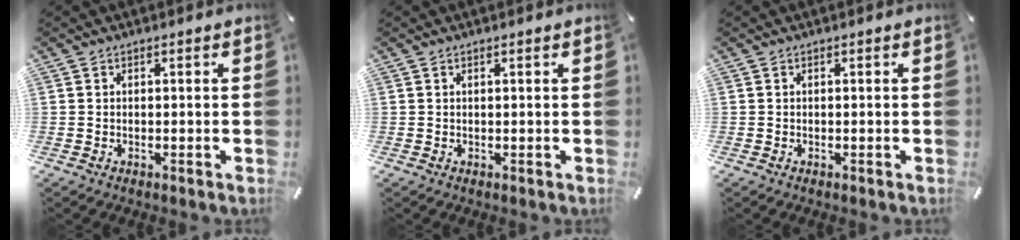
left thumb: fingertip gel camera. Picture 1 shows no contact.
{"total": 0.5, "force": [0.2, 0.0, 0.4], "torque": [-0.007, 0.000, 0.004]}
{"total": 0.0}